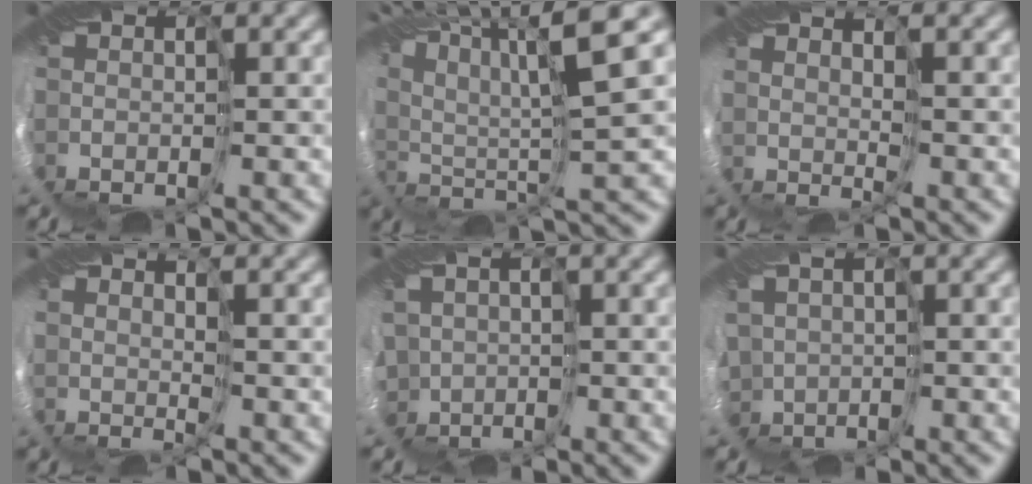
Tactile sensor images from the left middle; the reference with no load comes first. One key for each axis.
{"total": 10.7, "fx": 7.0, "fy": 1.6, "fz": 7.9, "tx": -0.175, "ty": 0.031, "tz": 0.129}
{"total": 2.7, "fx": 1.9, "fy": -1.4, "fz": -1.2, "tx": 0.012, "ty": -0.001, "tz": 0.036}
{"total": 2.6, "fx": 1.7, "fy": -1.5, "fz": -1.4, "tx": 0.016, "ty": 0.000, "tz": 0.032}
{"total": 3.8, "fx": -0.5, "fy": 3.3, "fz": 1.9, "tx": -0.039, "ty": -0.013, "tz": -0.009}
{"total": 3.0, "fx": 0.2, "fy": 2.6, "fz": 1.5, "tx": -0.041, "ty": -0.016, "tz": -0.001}